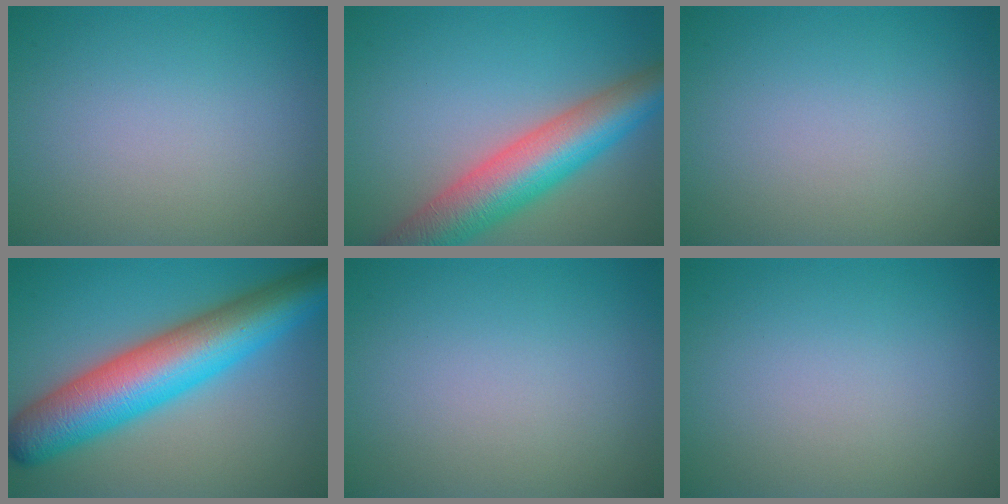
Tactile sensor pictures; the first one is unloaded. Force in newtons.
{"total": 8.8, "press": 8.8, "slide": 0.2}
{"total": 0.0}
{"total": 11.3, "press": 11.3, "slide": 0.2}
{"total": 0.0}
{"total": 0.0}